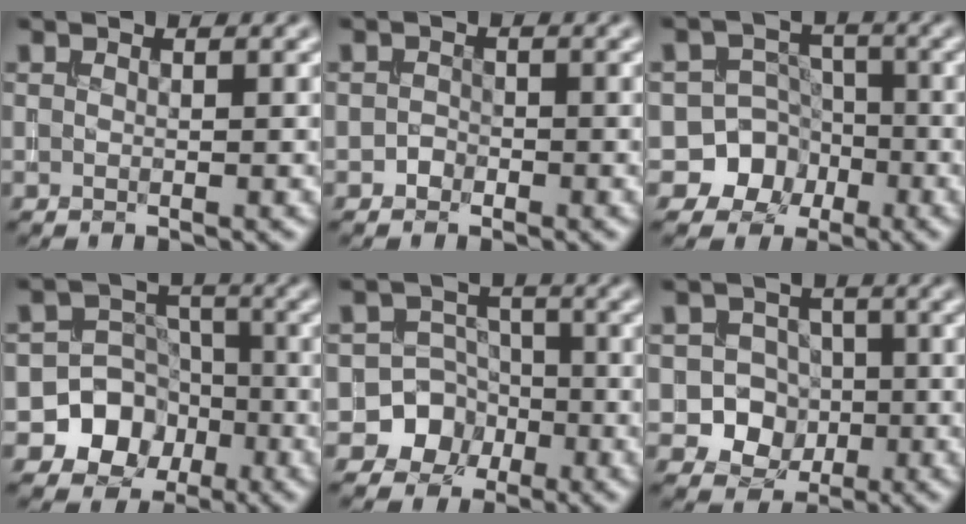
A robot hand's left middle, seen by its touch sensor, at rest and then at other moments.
{"total": 0.8, "force": [-0.6, 0.5, -0.1], "torque": [0.005, 0.000, -0.009]}
{"total": 7.5, "force": [-3.4, 6.7, 1.0], "torque": [0.007, -0.002, -0.074]}
{"total": 8.1, "force": [-3.6, 7.1, 1.9], "torque": [-0.004, -0.004, -0.085]}
{"total": 5.7, "force": [-2.6, 5.1, 0.5], "torque": [0.024, 0.000, -0.066]}
{"total": 5.4, "force": [-1.4, 4.9, 1.8], "torque": [-0.008, 0.011, -0.044]}